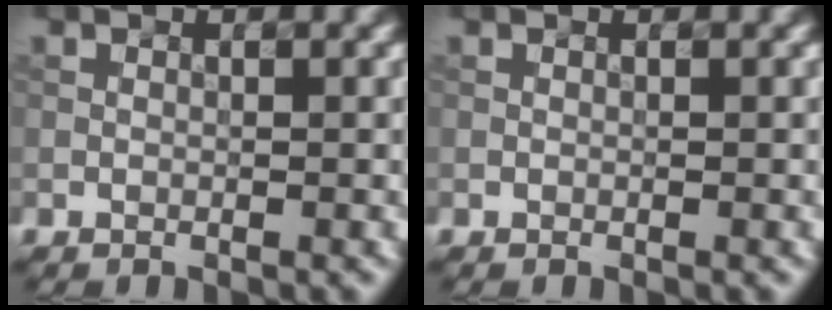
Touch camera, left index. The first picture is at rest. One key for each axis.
{"total": 0.0}